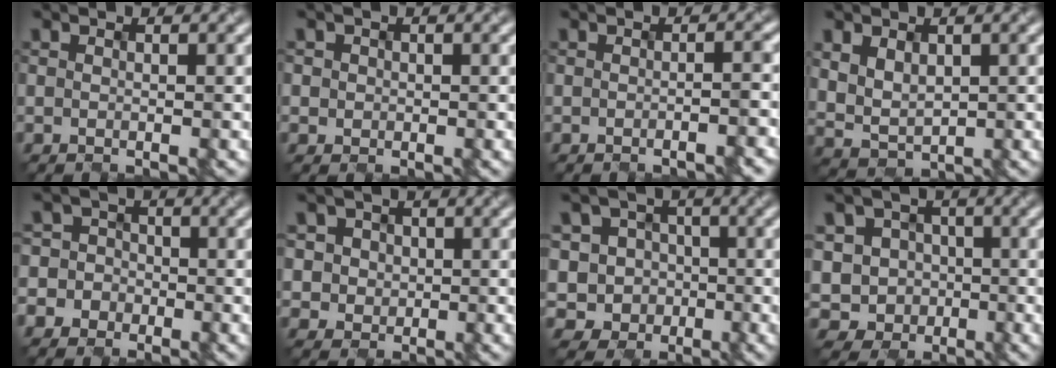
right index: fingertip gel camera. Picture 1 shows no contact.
{"total": 0.9, "force": [-0.2, 0.7, -0.5], "torque": [0.000, -0.001, 0.007]}
{"total": 2.7, "force": [-0.8, 1.1, 2.4], "torque": [-0.012, 0.014, -0.015]}
{"total": 3.1, "force": [0.6, 2.3, 2.0], "torque": [-0.055, 0.000, 0.021]}
{"total": 3.8, "force": [-1.4, 3.5, -0.2], "torque": [0.031, 0.025, -0.048]}
{"total": 3.0, "force": [0.3, 3.0, 0.3], "torque": [-0.021, 0.006, 0.012]}
{"total": 5.9, "force": [-2.2, 5.4, 1.1], "torque": [-0.023, 0.019, -0.063]}
{"total": 6.5, "force": [-1.8, 5.9, 1.9], "torque": [-0.041, 0.017, -0.057]}